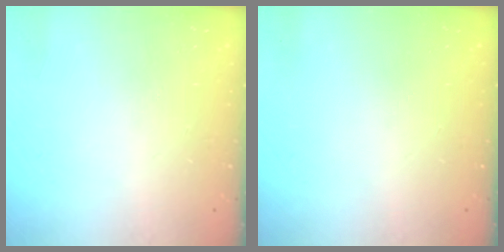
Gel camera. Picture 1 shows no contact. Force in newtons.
{"total": 0.0}